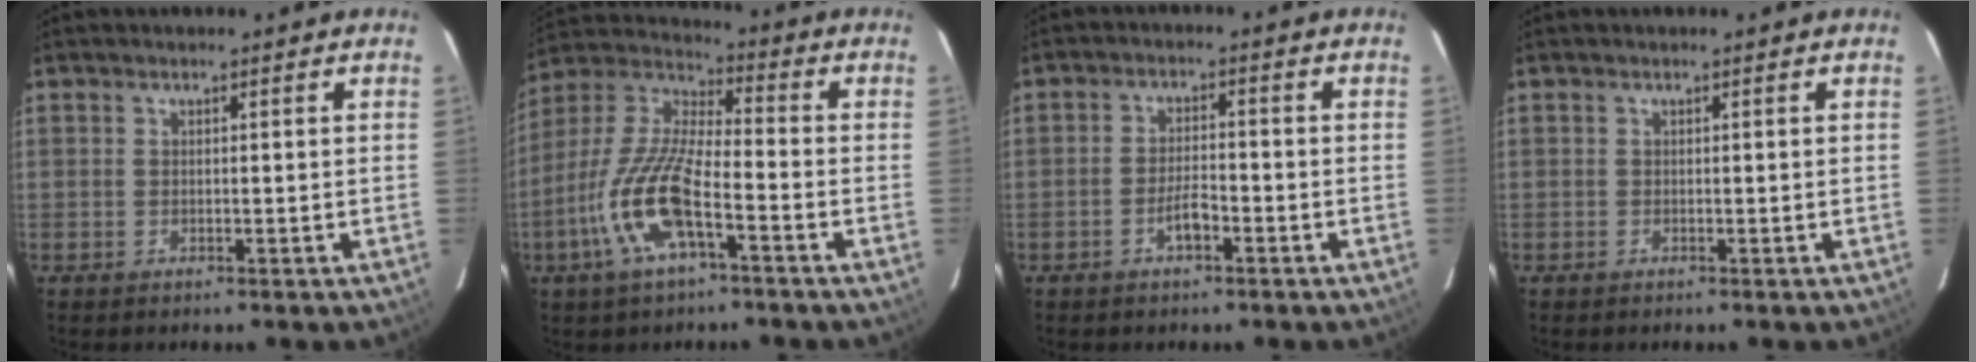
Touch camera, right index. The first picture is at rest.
{"total": 14.8, "force": [-6.4, 4.2, 12.7], "torque": [-0.271, -0.008, -0.130]}
{"total": 3.8, "force": [-2.1, 1.3, 2.9], "torque": [-0.061, 0.005, -0.036]}
{"total": 0.0}